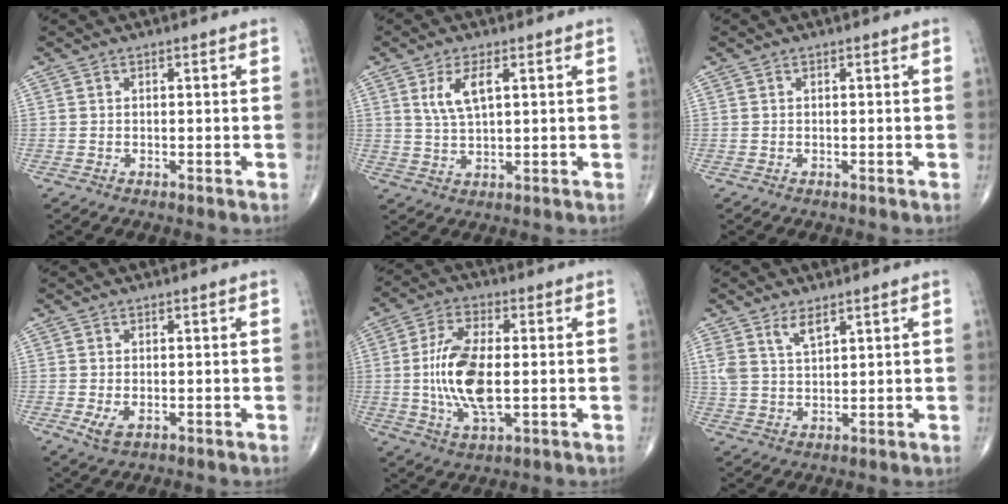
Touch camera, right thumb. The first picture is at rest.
{"total": 5.6, "force": [2.0, 2.1, 4.8], "torque": [-0.094, -0.006, 0.045]}
{"total": 0.0}
{"total": 2.6, "force": [-0.7, 1.3, 2.1], "torque": [-0.041, -0.006, -0.011]}
{"total": 13.2, "force": [-0.5, 5.7, 11.9], "torque": [-0.241, -0.002, -0.009]}
{"total": 4.5, "force": [2.9, 1.7, 2.9], "torque": [-0.054, -0.016, 0.063]}